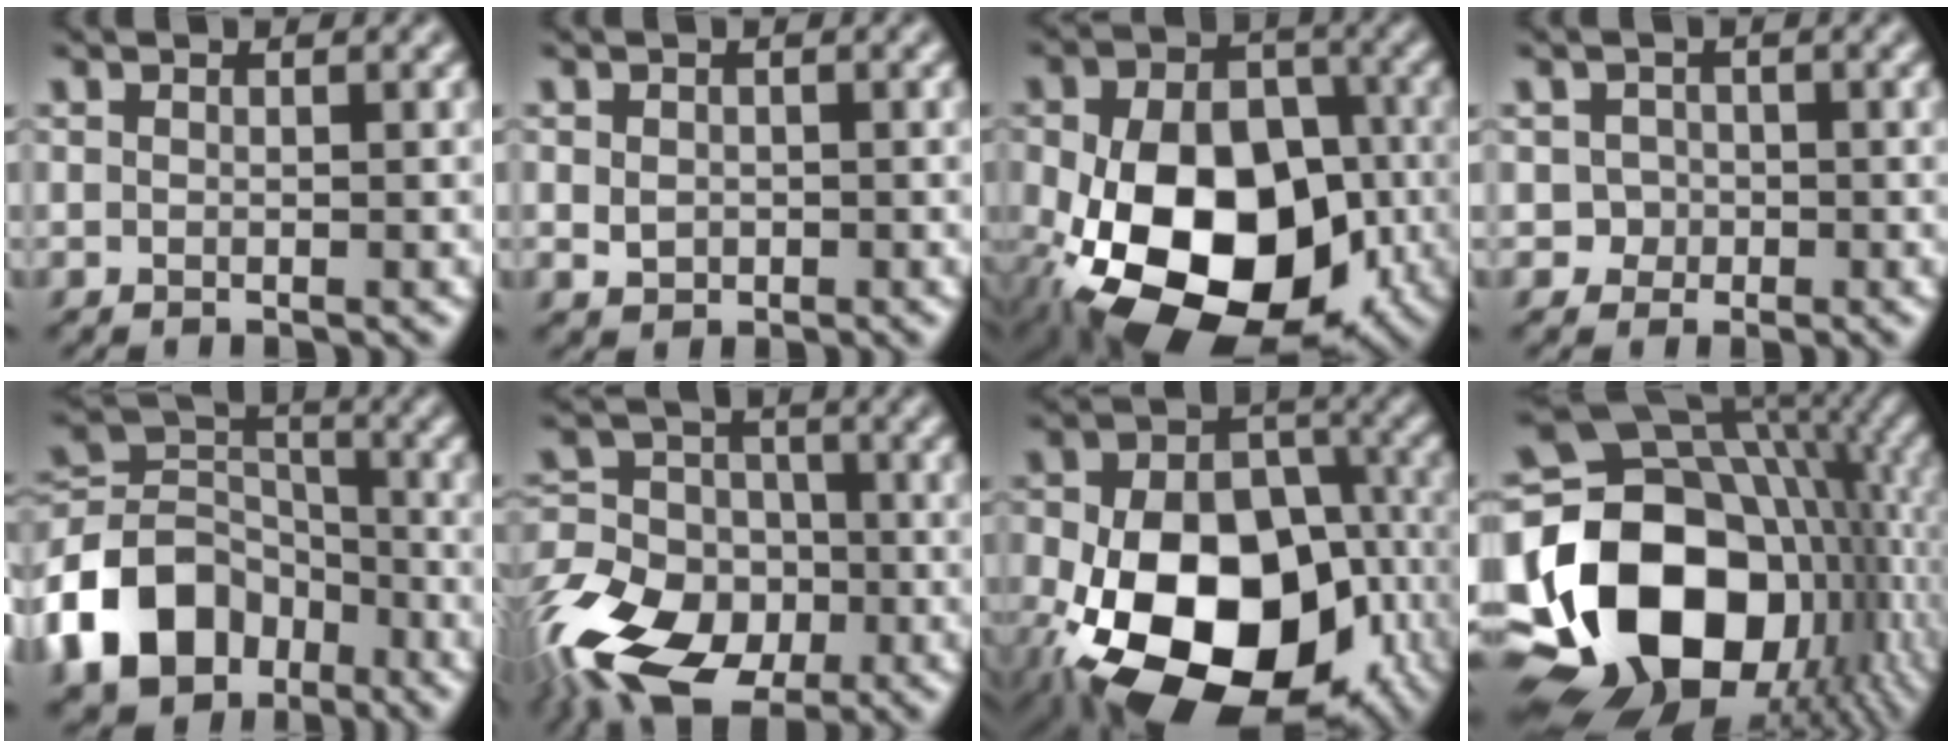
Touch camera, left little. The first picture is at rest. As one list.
[{"total": 1.5, "force": [-0.1, 1.4, 0.7], "torque": [-0.013, -0.002, 0.000]}, {"total": 18.7, "force": [-5.9, 12.4, 12.7], "torque": [-0.189, -0.024, -0.104]}, {"total": 1.8, "force": [-0.4, 1.7, 0.2], "torque": [0.014, 0.001, -0.006]}, {"total": 10.1, "force": [-5.1, 7.2, 5.1], "torque": [-0.099, 0.009, -0.111]}, {"total": 14.6, "force": [-8.2, 9.6, 7.3], "torque": [-0.158, -0.025, -0.153]}, {"total": 21.2, "force": [-8.3, 14.8, 12.8], "torque": [-0.217, -0.040, -0.140]}, {"total": 21.8, "force": [-4.8, 16.3, 13.6], "torque": [-0.286, -0.020, -0.076]}]